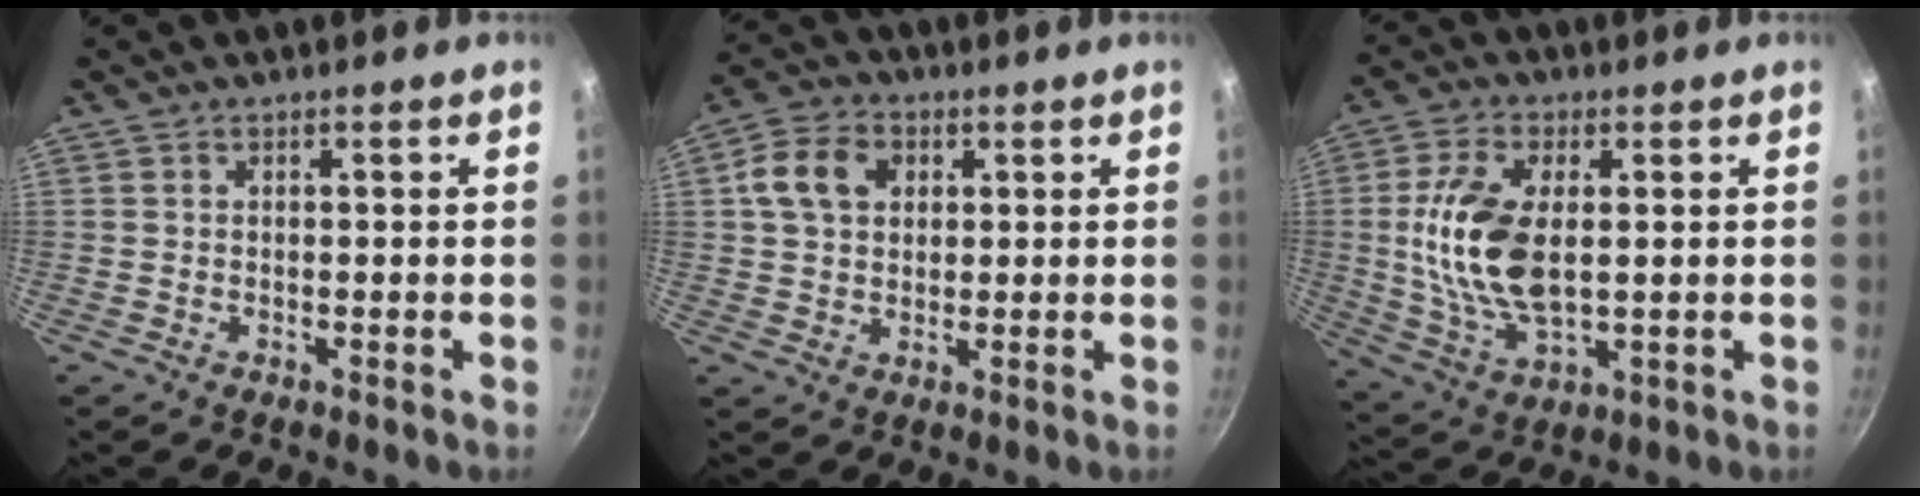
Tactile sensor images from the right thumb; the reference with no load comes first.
{"total": 8.9, "force": [2.3, 6.7, 5.4], "torque": [-0.089, 0.009, 0.037]}
{"total": 14.7, "force": [1.0, 7.7, 12.6], "torque": [-0.253, -0.008, 0.027]}